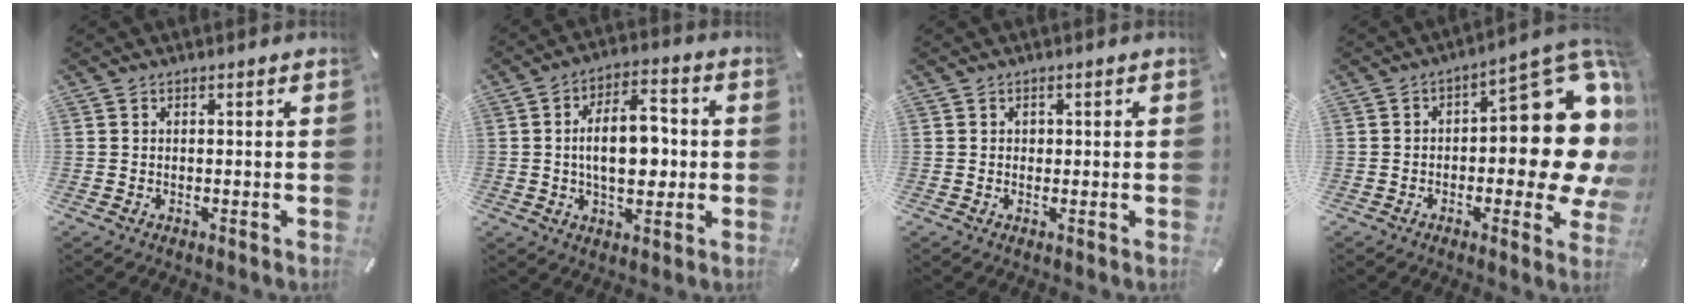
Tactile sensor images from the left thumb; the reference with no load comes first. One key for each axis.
{"total": 12.3, "fx": -0.1, "fy": 7.2, "fz": 10.0, "tx": -0.161, "ty": 0.008, "tz": -0.005}
{"total": 0.9, "fx": -0.1, "fy": 0.9, "fz": 0.2, "tx": 0.003, "ty": 0.001, "tz": -0.005}
{"total": 21.6, "fx": 3.2, "fy": 9.5, "fz": 19.2, "tx": -0.220, "ty": -0.048, "tz": 0.057}